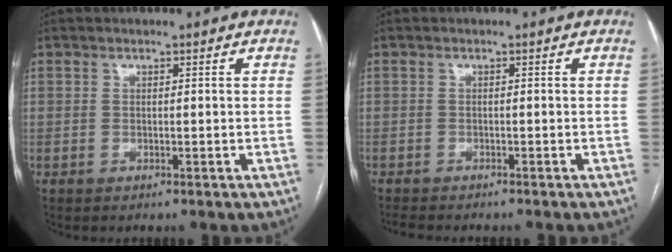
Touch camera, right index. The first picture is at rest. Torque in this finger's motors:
{"motor_torque": [-0.58, -0.25, -0.48, -0.12]}